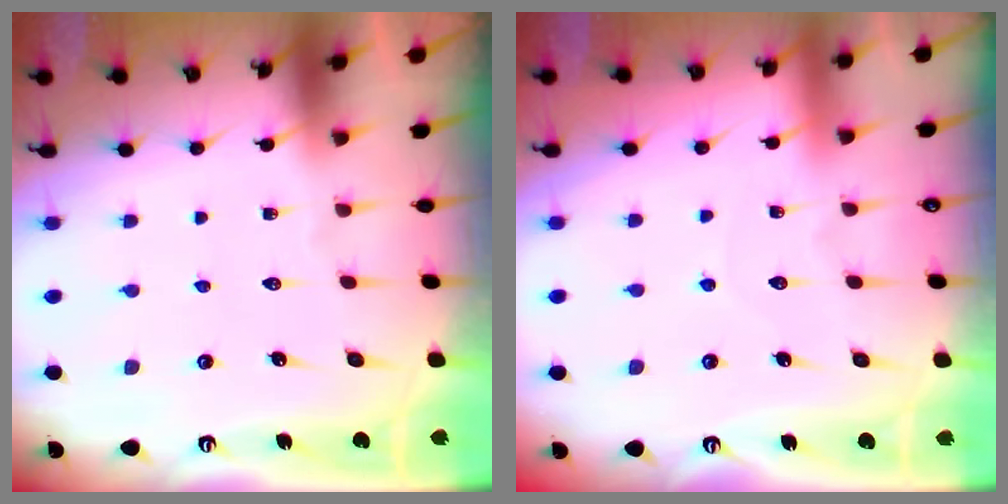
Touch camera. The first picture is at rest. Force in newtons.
{"total": 2.9, "press": 2.9, "slide": 0.2}